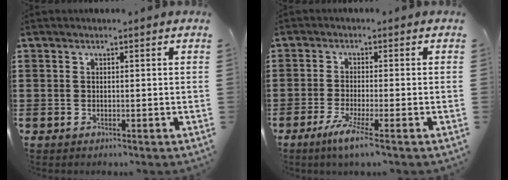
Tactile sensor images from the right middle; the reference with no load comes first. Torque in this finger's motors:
{"motor_torque": [1.60, -0.27, 0.15, 0.11]}